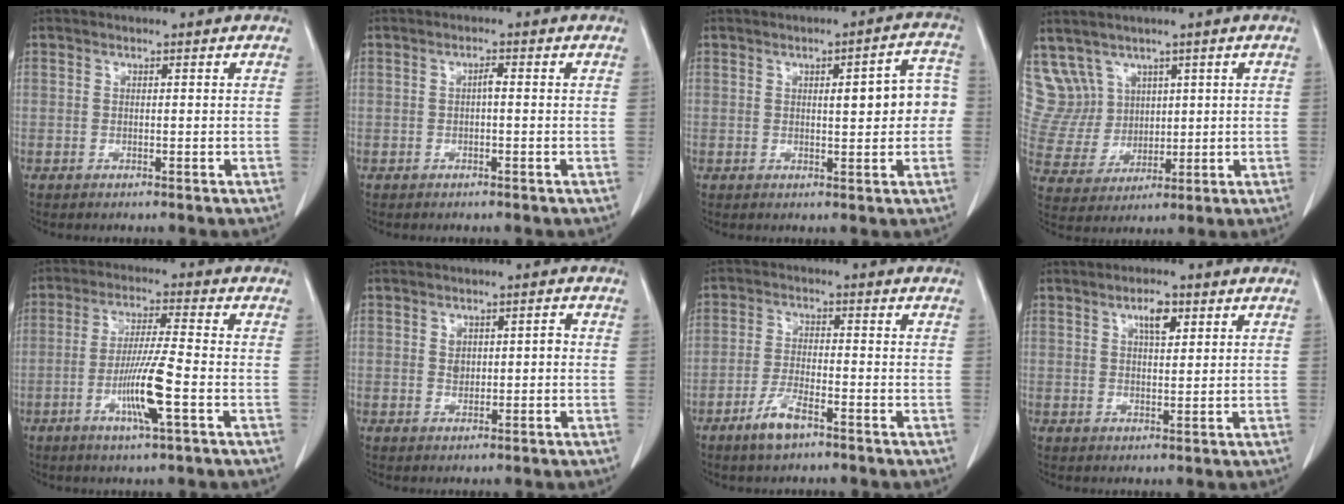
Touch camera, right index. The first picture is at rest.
{"total": 1.1, "force": [-0.1, 0.2, 1.0], "torque": [-0.021, 0.002, -0.001]}
{"total": 7.1, "force": [0.4, 2.0, 6.8], "torque": [-0.085, 0.024, 0.006]}
{"total": 9.8, "force": [5.9, 7.8, 0.6], "torque": [-0.028, 0.042, 0.141]}
{"total": 8.6, "force": [-2.8, -0.3, 8.1], "torque": [-0.153, -0.010, -0.053]}
{"total": 2.4, "force": [0.2, 1.6, 1.8], "torque": [-0.024, 0.008, 0.011]}
{"total": 5.1, "force": [-3.4, 1.2, 3.5], "torque": [-0.078, -0.003, -0.064]}
{"total": 3.6, "force": [1.8, 1.3, 2.9], "torque": [-0.052, 0.001, 0.030]}